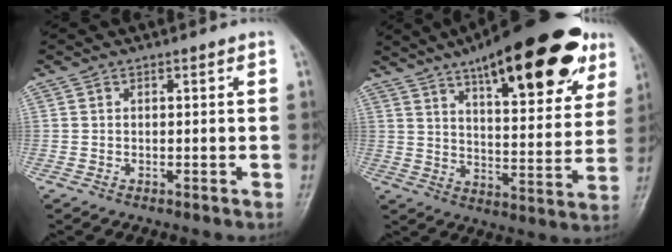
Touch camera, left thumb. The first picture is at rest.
{"total": 26.8, "force": [15.5, 9.0, 19.9], "torque": [-0.254, -0.028, 0.227]}